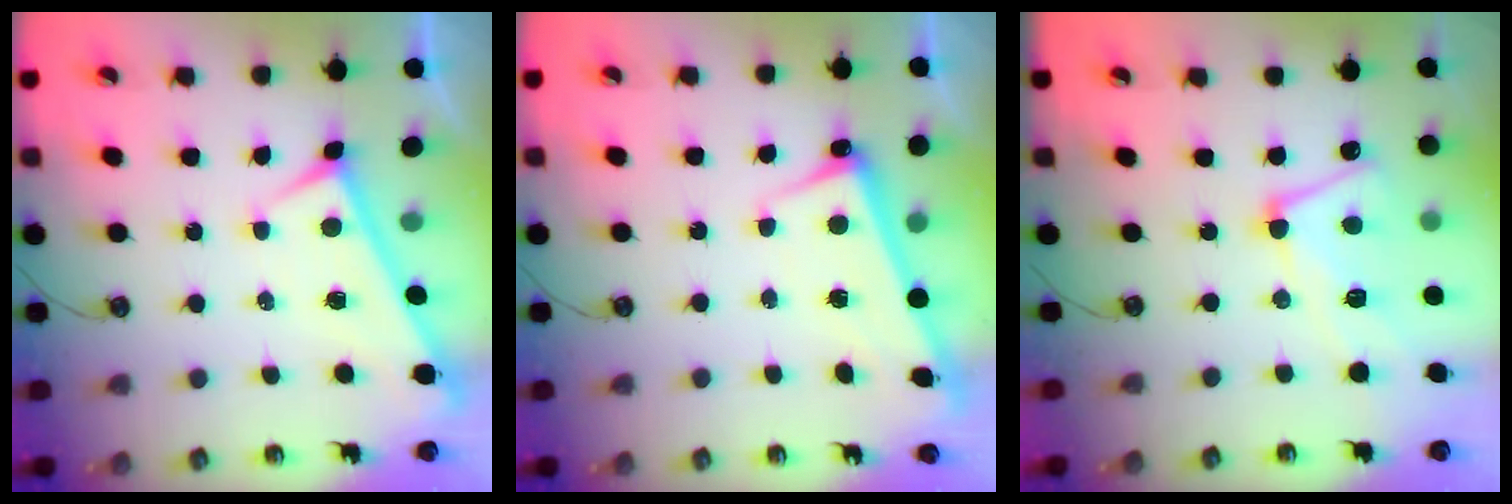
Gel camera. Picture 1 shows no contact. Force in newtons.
{"total": 2.4, "press": 2.3, "slide": 0.5}
{"total": 8.1, "press": 8.0, "slide": 1.3}